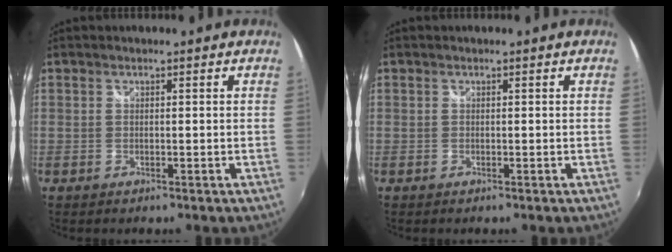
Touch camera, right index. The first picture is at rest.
{"total": 0.0}